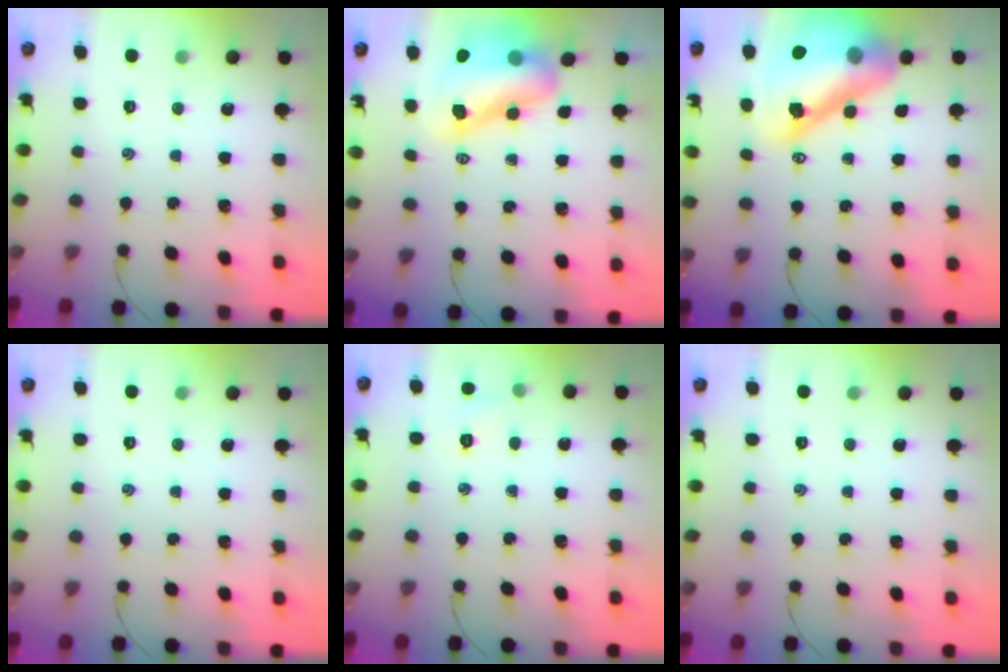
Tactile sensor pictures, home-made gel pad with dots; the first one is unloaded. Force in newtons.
{"total": 13.5, "press": 13.0, "slide": 3.7}
{"total": 22.8, "press": 22.0, "slide": 6.2}
{"total": 0.0}
{"total": 4.6, "press": 4.5, "slide": 1.3}
{"total": 0.0}